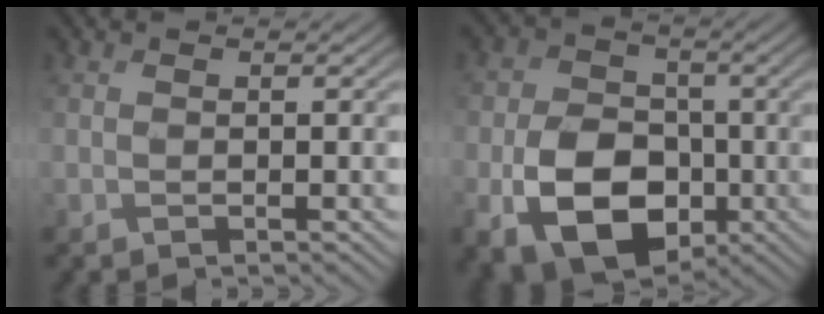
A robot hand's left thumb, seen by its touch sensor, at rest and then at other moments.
{"total": 11.5, "force": [-3.9, 8.1, 7.1], "torque": [-0.146, -0.022, -0.080]}